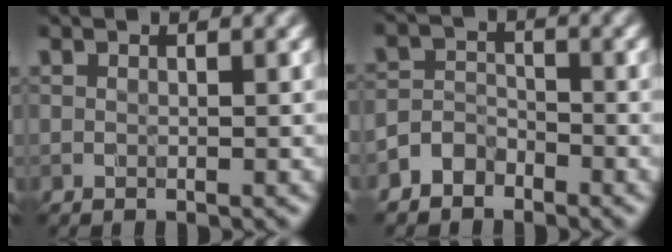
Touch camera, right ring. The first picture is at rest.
{"total": 2.3, "force": [-1.8, 1.3, 0.3], "torque": [0.003, 0.011, -0.040]}